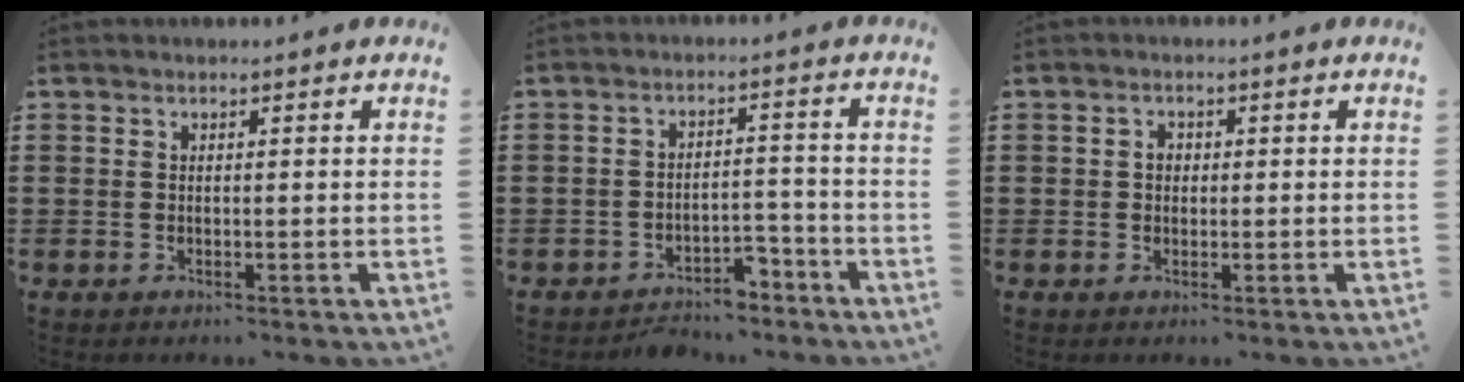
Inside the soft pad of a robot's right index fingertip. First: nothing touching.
{"total": 3.9, "force": [-3.6, 1.2, 0.9], "torque": [-0.018, 0.011, -0.071]}
{"total": 1.5, "force": [0.0, 1.2, 0.9], "torque": [-0.018, 0.007, -0.001]}